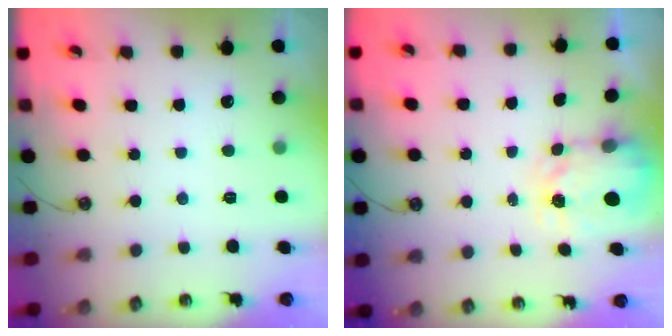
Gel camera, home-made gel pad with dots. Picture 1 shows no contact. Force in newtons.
{"total": 3.7, "press": 3.7, "slide": 0.4}